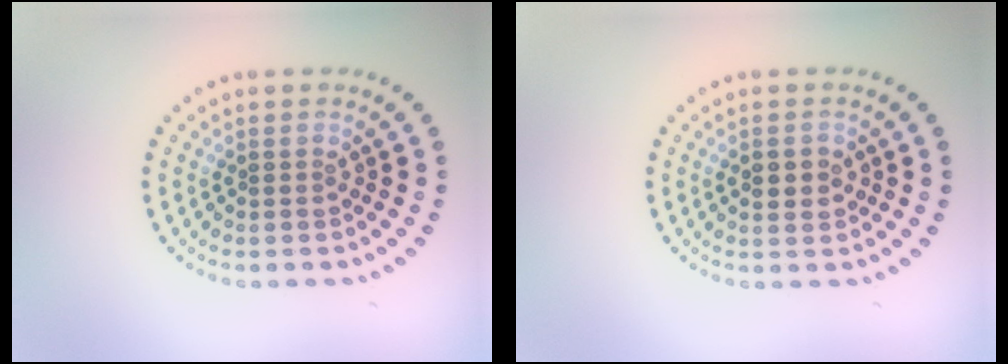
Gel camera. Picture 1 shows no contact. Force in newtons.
{"total": 1.7, "press": 1.7, "slide": 0.2}